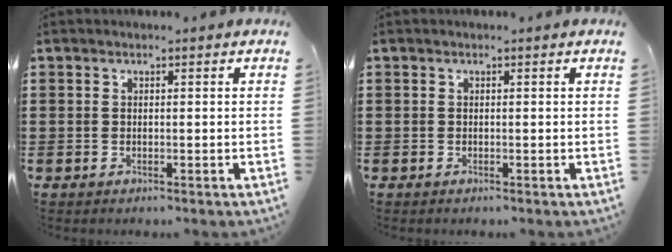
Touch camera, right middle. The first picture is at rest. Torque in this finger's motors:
{"motor_torque": [0.22, -0.15, -0.06, 0.02]}